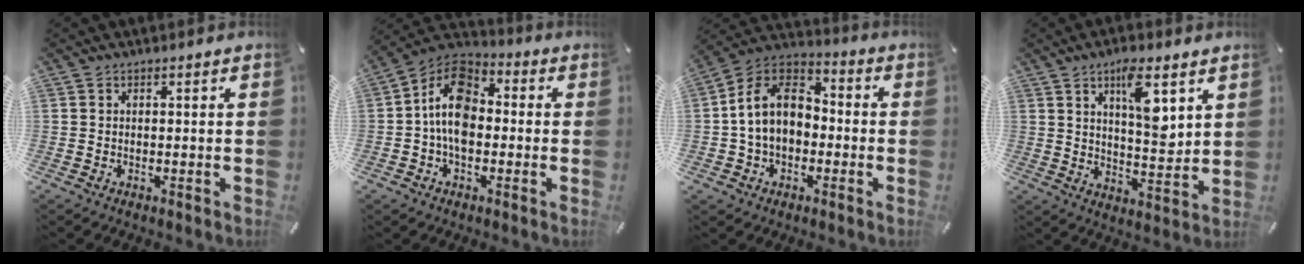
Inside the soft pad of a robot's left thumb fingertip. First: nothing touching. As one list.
[{"total": 11.3, "force": [-1.5, 7.6, 8.2], "torque": [-0.165, 0.007, -0.029]}, {"total": 11.8, "force": [-1.1, 9.5, 6.9], "torque": [-0.170, 0.017, -0.025]}, {"total": 10.3, "force": [5.5, 3.9, 7.7], "torque": [-0.113, -0.032, 0.090]}]